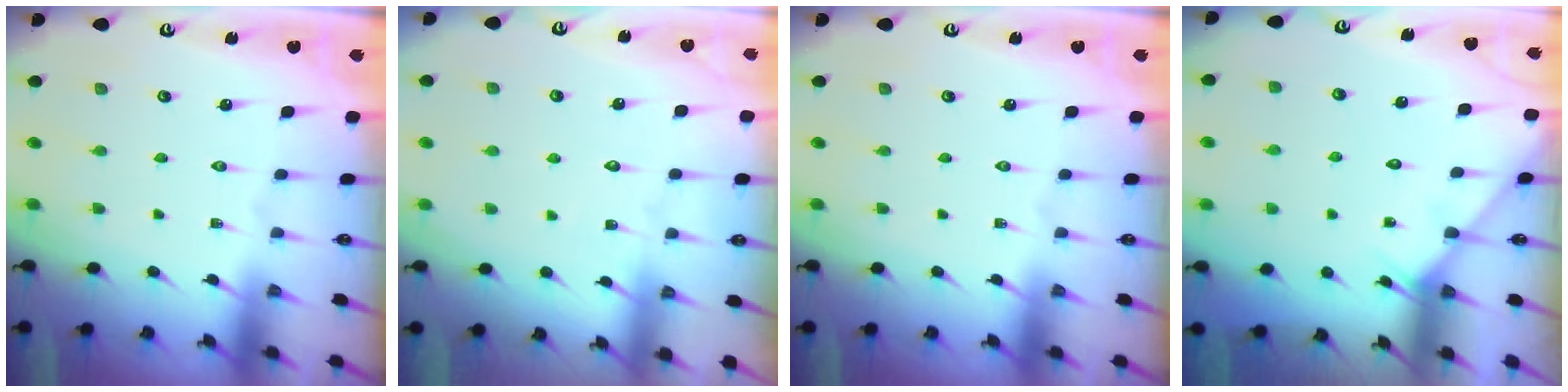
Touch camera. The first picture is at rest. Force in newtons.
{"total": 2.8, "press": 2.8, "slide": 0.3}
{"total": 0.0}
{"total": 3.8, "press": 3.8, "slide": 0.4}